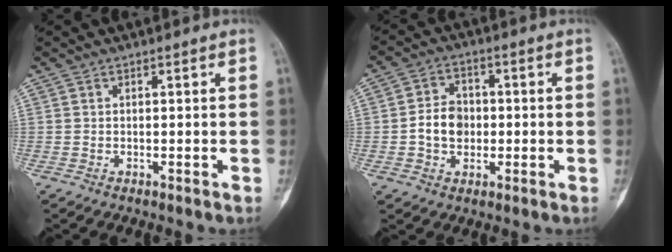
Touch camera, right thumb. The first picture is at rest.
{"total": 7.0, "force": [-0.7, 5.6, 4.2], "torque": [-0.049, 0.016, -0.017]}